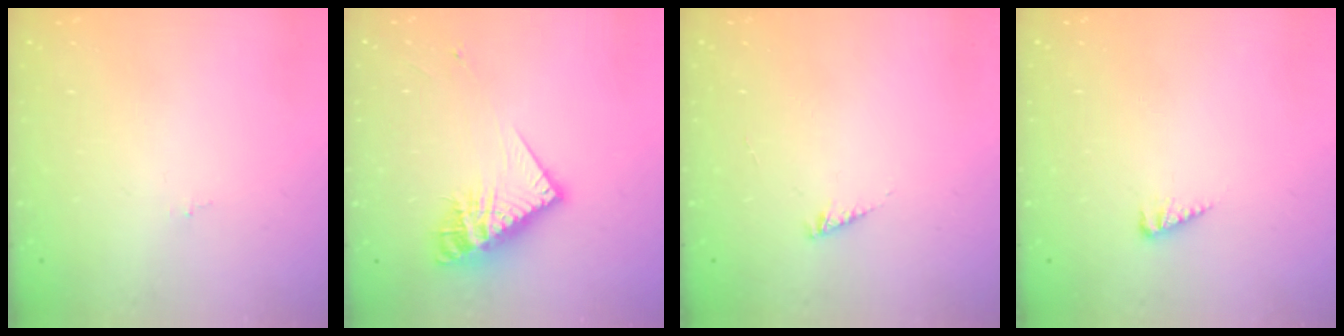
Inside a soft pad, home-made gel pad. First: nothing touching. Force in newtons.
{"total": 13.8, "press": 13.7, "slide": 1.0}
{"total": 1.6, "press": 1.6, "slide": 0.3}
{"total": 3.3, "press": 3.3, "slide": 0.4}